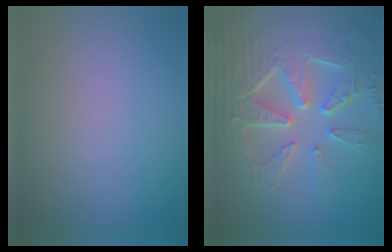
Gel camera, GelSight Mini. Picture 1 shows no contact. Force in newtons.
{"total": 8.9, "press": 6.3, "slide": 6.3}